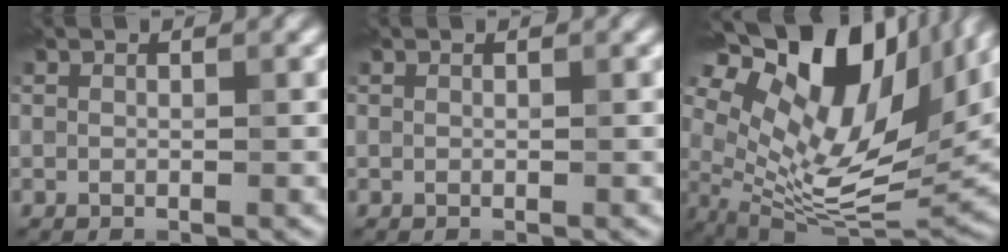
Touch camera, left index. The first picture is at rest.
{"total": 0.0}
{"total": 17.5, "force": [6.9, 8.3, 13.8], "torque": [-0.268, 0.017, 0.128]}